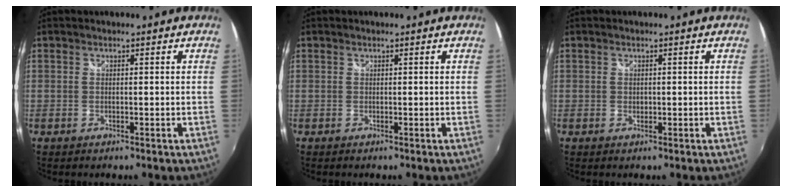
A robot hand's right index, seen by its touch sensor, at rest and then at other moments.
{"total": 0.0}
{"total": 0.5, "force": [0.1, 0.5, 0.2], "torque": [-0.001, 0.000, 0.001]}